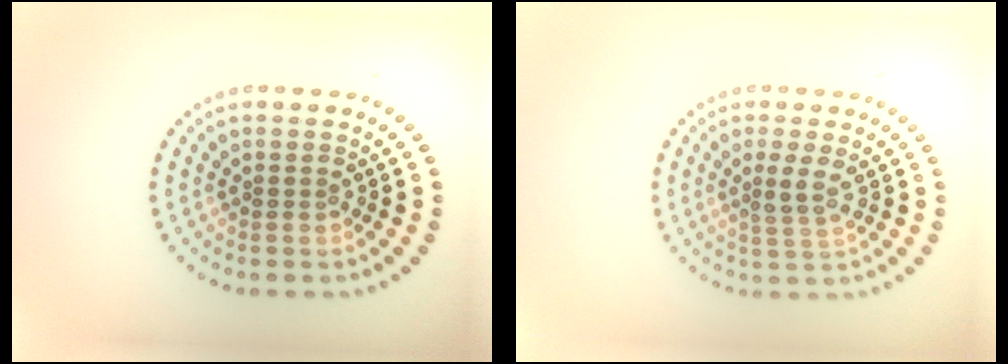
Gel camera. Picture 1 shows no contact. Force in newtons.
{"total": 1.9, "press": 1.5, "slide": 1.2}